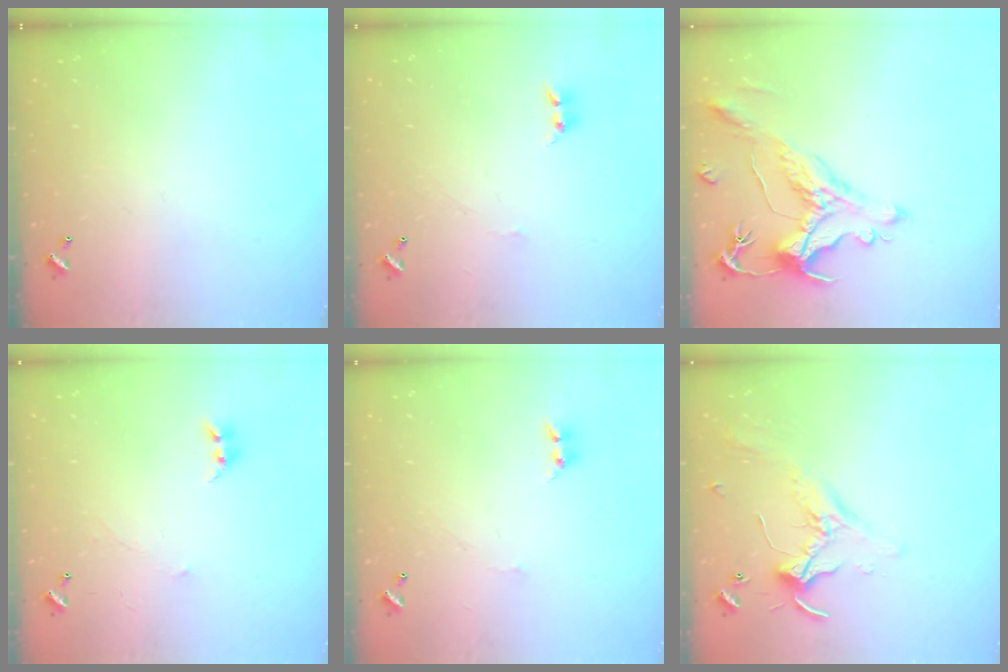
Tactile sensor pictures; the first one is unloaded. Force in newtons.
{"total": 0.9, "press": 0.8, "slide": 0.4}
{"total": 1.2, "press": 0.2, "slide": 1.2}
{"total": 0.9, "press": 0.8, "slide": 0.5}
{"total": 0.9, "press": 0.8, "slide": 0.4}
{"total": 1.7, "press": 1.6, "slide": 0.2}